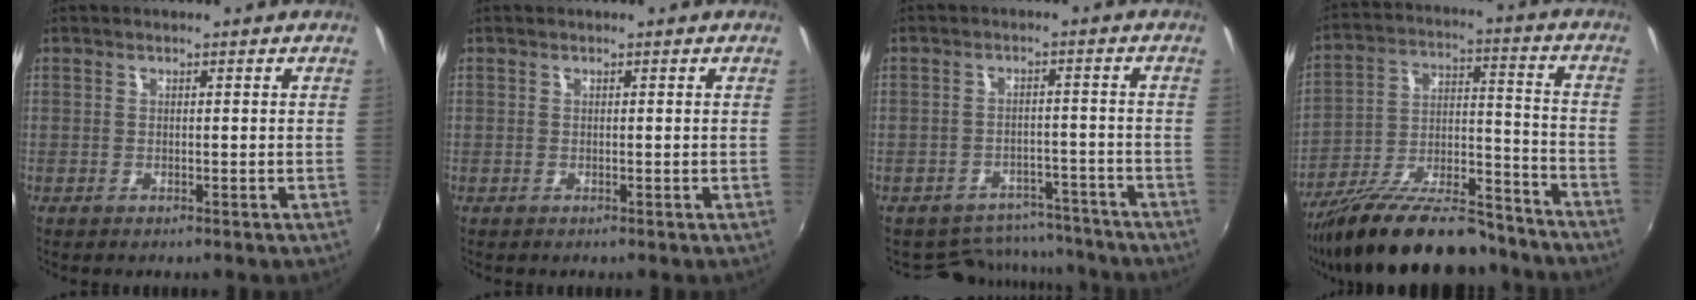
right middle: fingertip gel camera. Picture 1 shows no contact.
{"total": 0.0}
{"total": 10.7, "force": [-9.7, 4.2, 1.7], "torque": [-0.039, 0.020, -0.117]}
{"total": 22.9, "force": [-18.7, 5.9, 11.8], "torque": [-0.205, -0.013, -0.285]}